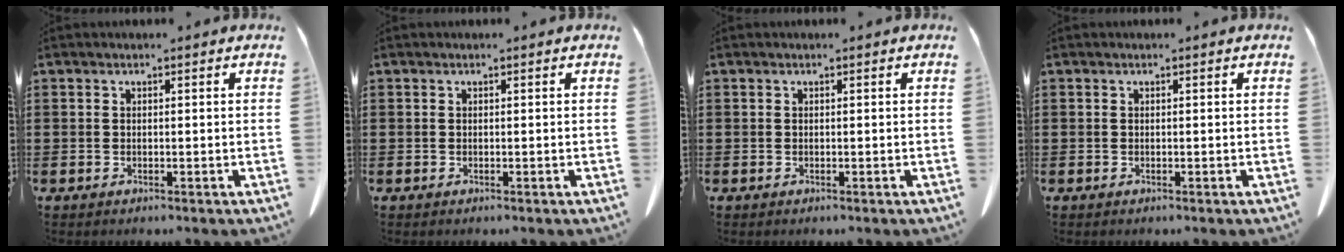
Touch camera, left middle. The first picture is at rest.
{"total": 0.0}
{"total": 0.0}
{"total": 0.0}